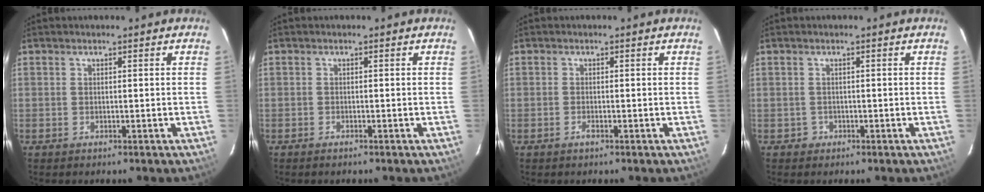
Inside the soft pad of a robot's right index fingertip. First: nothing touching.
{"total": 0.8, "force": [-0.7, 0.2, 0.3], "torque": [-0.008, 0.000, -0.014]}
{"total": 1.0, "force": [-0.7, 0.3, 0.7], "torque": [-0.015, -0.002, -0.013]}
{"total": 1.4, "force": [-0.6, 1.3, -0.1], "torque": [0.000, 0.006, -0.005]}